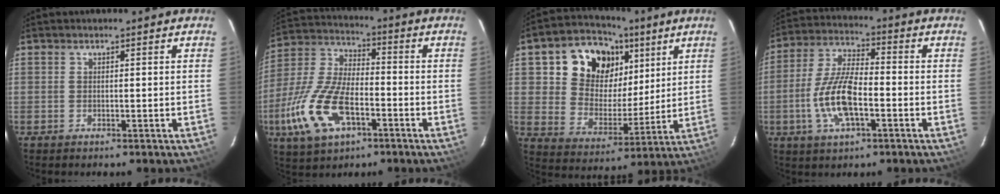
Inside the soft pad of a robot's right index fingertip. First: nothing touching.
{"total": 16.7, "force": [-6.6, 8.1, 13.1], "torque": [-0.299, -0.007, -0.122]}
{"total": 16.4, "force": [7.3, 12.4, 7.9], "torque": [-0.172, 0.033, 0.134]}
{"total": 12.0, "force": [-3.6, 4.3, 10.6], "torque": [-0.224, 0.001, -0.071]}